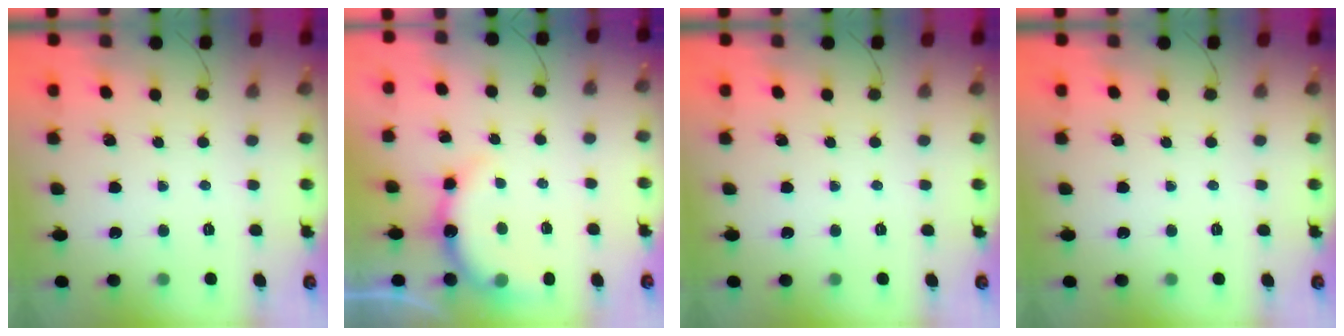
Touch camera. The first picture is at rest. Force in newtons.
{"total": 8.1, "press": 8.0, "slide": 1.4}
{"total": 0.0}
{"total": 0.0}